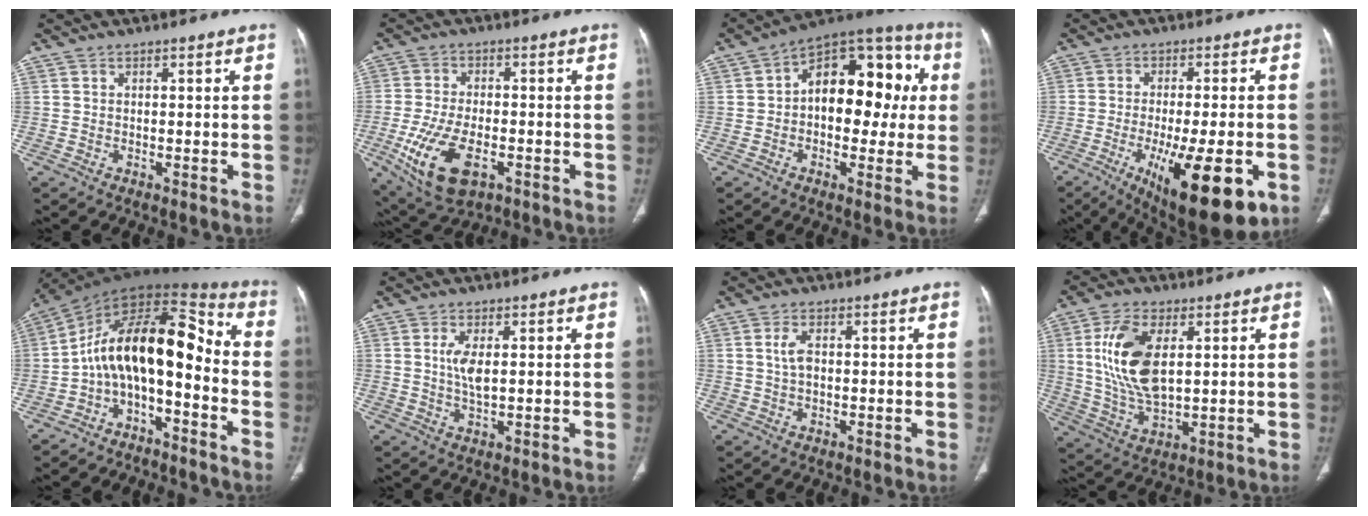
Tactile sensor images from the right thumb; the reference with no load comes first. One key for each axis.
{"total": 13.1, "fx": -4.7, "fy": 6.9, "fz": 10.1, "tx": -0.200, "ty": 0.004, "tz": -0.072}
{"total": 18.8, "fx": 1.9, "fy": 11.4, "fz": 14.8, "tx": -0.156, "ty": 0.044, "tz": 0.019}
{"total": 19.0, "fx": -7.3, "fy": 6.2, "fz": 16.4, "tx": -0.224, "ty": -0.010, "tz": -0.094}
{"total": 15.1, "fx": -4.3, "fy": 7.4, "fz": 12.5, "tx": -0.185, "ty": 0.116, "tz": -0.080}
{"total": 4.5, "fx": 0.7, "fy": 1.4, "fz": 4.2, "tx": -0.094, "ty": -0.008, "tz": 0.015}
{"total": 2.9, "fx": 0.4, "fy": 1.5, "fz": 2.5, "tx": -0.055, "ty": 0.004, "tz": 0.010}
{"total": 14.0, "fx": 3.1, "fy": 7.1, "fz": 11.6, "tx": -0.233, "ty": -0.014, "tz": 0.068}